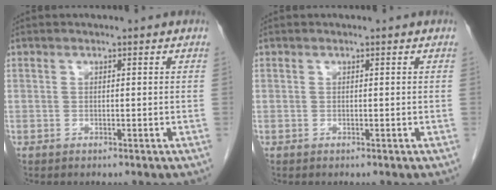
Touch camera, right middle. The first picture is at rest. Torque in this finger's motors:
{"motor_torque": [-0.02, -0.02, 0.00, 0.00]}